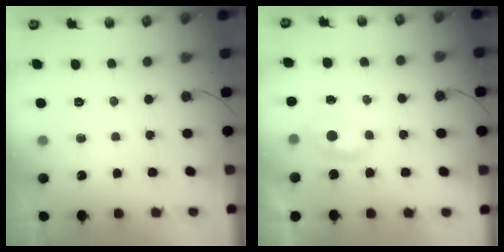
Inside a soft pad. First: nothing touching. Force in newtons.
{"total": 0.9, "press": 0.8, "slide": 0.4}